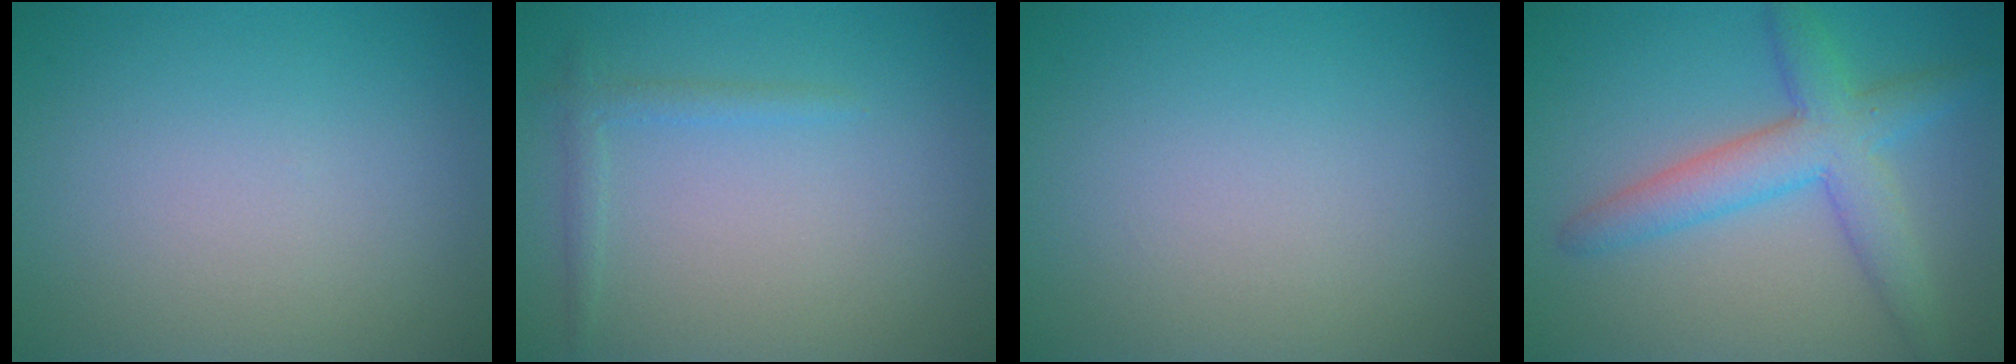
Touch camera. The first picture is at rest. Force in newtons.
{"total": 1.3, "press": 1.3, "slide": 0.1}
{"total": 0.0}
{"total": 5.2, "press": 5.2, "slide": 0.3}